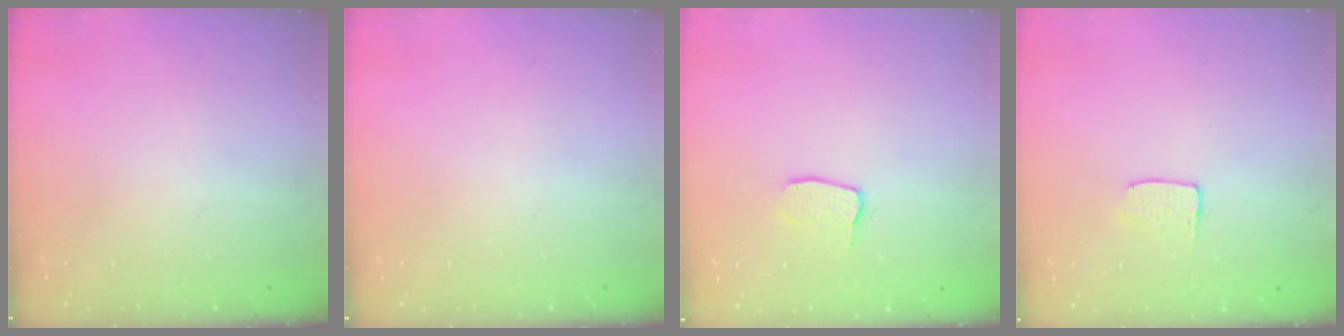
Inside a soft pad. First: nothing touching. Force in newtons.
{"total": 0.0}
{"total": 3.0, "press": 3.0, "slide": 0.2}
{"total": 3.6, "press": 3.6, "slide": 0.3}